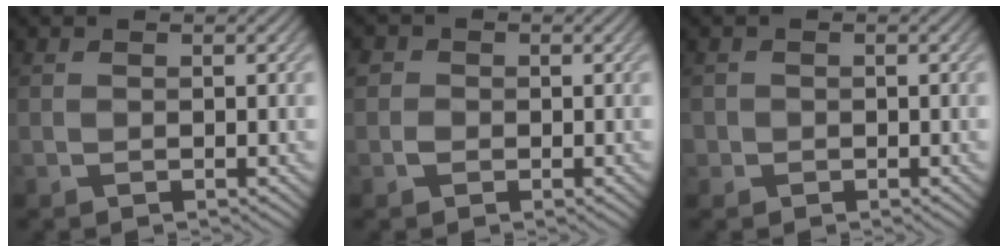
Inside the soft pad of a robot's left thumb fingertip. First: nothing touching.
{"total": 1.5, "force": [-0.1, 1.5, 0.3], "torque": [0.001, 0.004, -0.010]}
{"total": 1.1, "force": [-0.1, 1.1, 0.1], "torque": [0.005, -0.002, -0.007]}